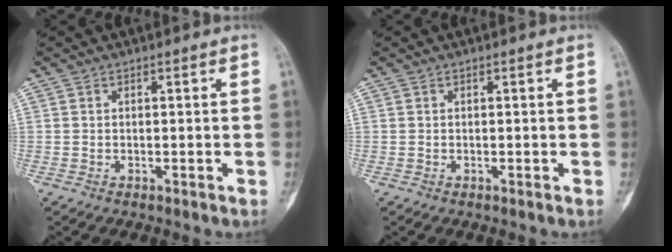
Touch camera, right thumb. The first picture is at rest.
{"total": 0.0}